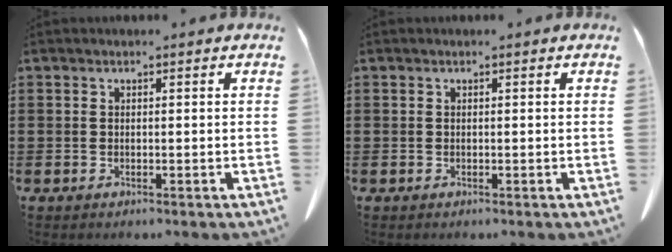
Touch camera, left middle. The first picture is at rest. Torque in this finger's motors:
{"motor_torque": [0.01, -0.07, 0.02, -0.01]}